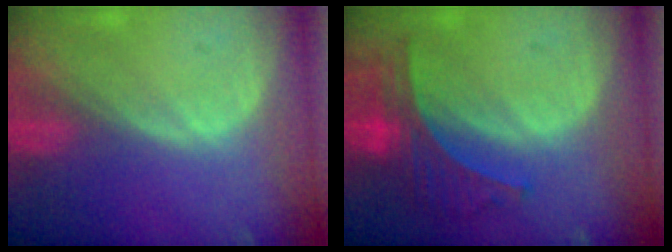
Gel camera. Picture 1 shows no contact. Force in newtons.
{"total": 6.5, "press": 6.2, "slide": 2.0}